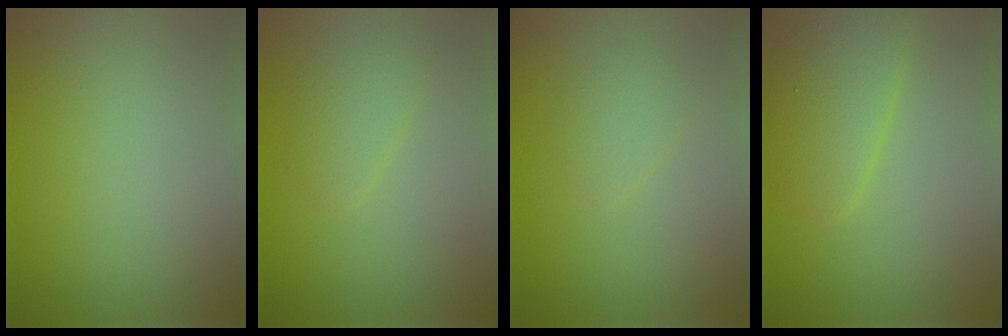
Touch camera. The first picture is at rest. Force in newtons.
{"total": 1.8, "press": 1.8, "slide": 0.1}
{"total": 1.5, "press": 1.5, "slide": 0.1}
{"total": 3.6, "press": 3.6, "slide": 0.2}